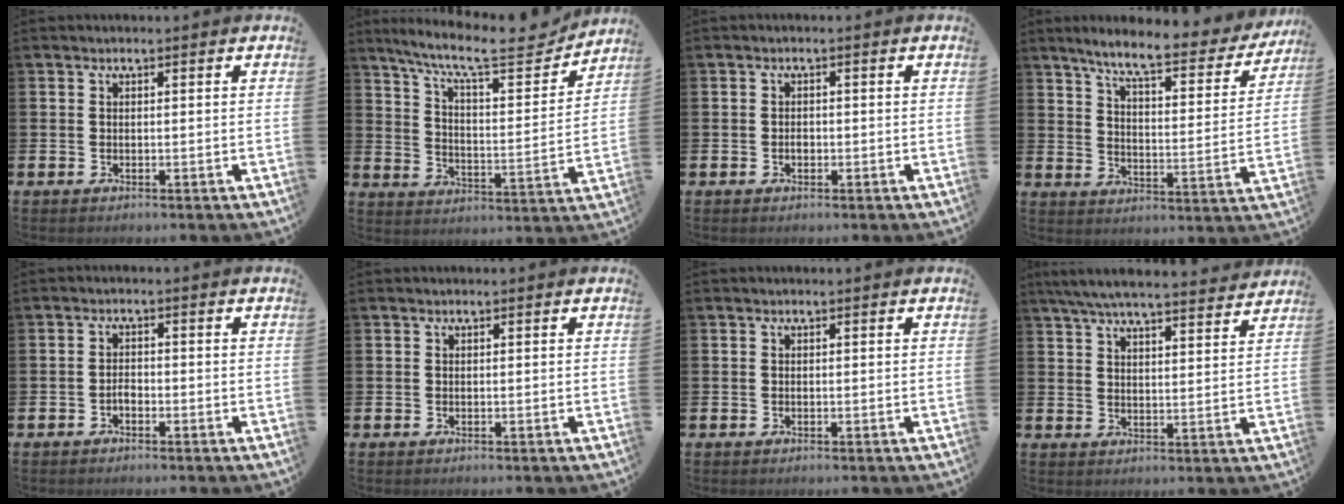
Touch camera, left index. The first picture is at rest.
{"total": 10.5, "force": [9.2, 1.7, 4.8], "torque": [-0.111, -0.060, 0.151]}
{"total": 1.1, "force": [-0.3, 0.8, 0.7], "torque": [-0.009, 0.001, -0.008]}
{"total": 7.6, "force": [6.6, 1.3, 3.6], "torque": [-0.082, -0.047, 0.104]}
{"total": 1.4, "force": [-0.9, 0.7, 0.8], "torque": [-0.011, -0.001, -0.018]}
{"total": 0.0}
{"total": 0.0}
{"total": 6.6, "force": [6.3, 0.6, 2.0], "torque": [-0.051, -0.034, 0.112]}